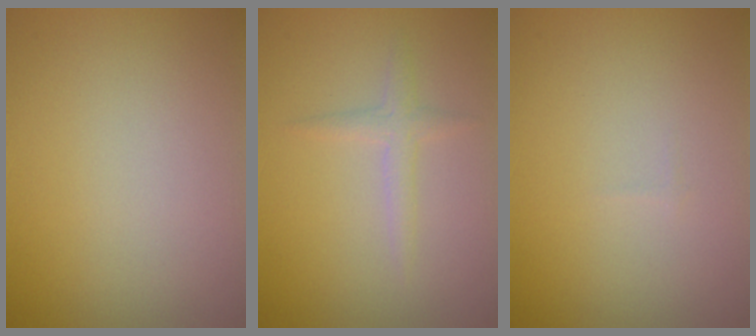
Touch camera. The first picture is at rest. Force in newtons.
{"total": 1.5, "press": 1.5, "slide": 0.1}
{"total": 0.0}